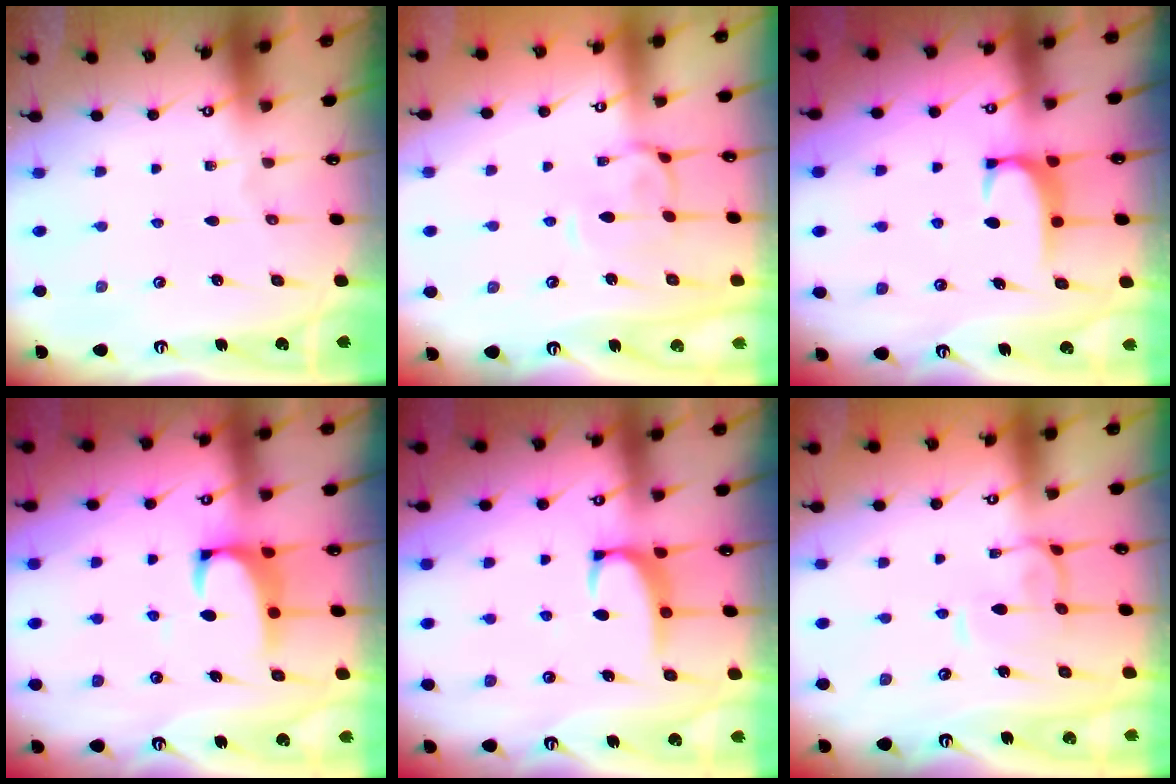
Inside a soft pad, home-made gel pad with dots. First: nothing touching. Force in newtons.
{"total": 0.8, "press": 0.4, "slide": 0.7}
{"total": 1.9, "press": 1.8, "slide": 0.5}
{"total": 2.2, "press": 2.0, "slide": 0.9}
{"total": 2.1, "press": 2.1, "slide": 0.6}
{"total": 0.8, "press": 0.5, "slide": 0.6}